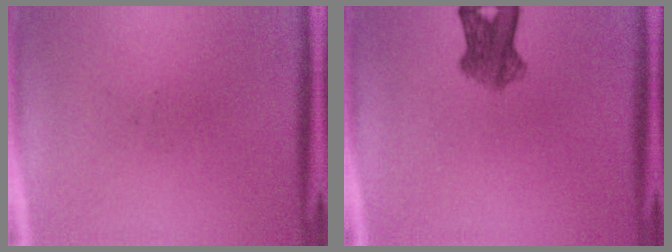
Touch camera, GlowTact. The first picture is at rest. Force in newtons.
{"total": 5.5}